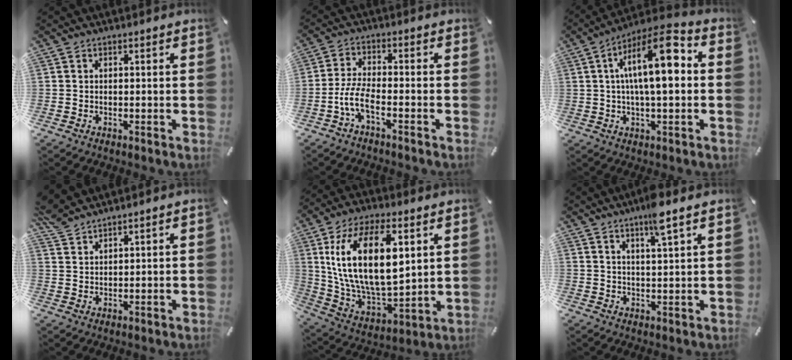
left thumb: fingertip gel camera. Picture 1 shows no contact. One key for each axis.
{"total": 6.8, "fx": -3.4, "fy": 2.1, "fz": 5.5, "tx": -0.123, "ty": -0.003, "tz": -0.066}
{"total": 15.3, "fx": 2.5, "fy": 5.5, "fz": 14.0, "tx": -0.233, "ty": -0.007, "tz": 0.036}
{"total": 4.5, "fx": 4.2, "fy": 0.7, "fz": 1.5, "tx": -0.040, "ty": -0.018, "tz": 0.082}
{"total": 22.1, "fx": 6.5, "fy": 11.6, "fz": 17.6, "tx": -0.341, "ty": -0.025, "tz": 0.106}
{"total": 6.4, "fx": 4.4, "fy": 0.3, "fz": 4.7, "tx": -0.078, "ty": -0.017, "tz": 0.069}